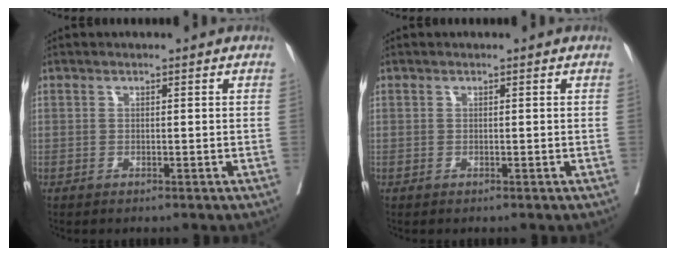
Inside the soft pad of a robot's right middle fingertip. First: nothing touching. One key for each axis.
{"total": 0.0}